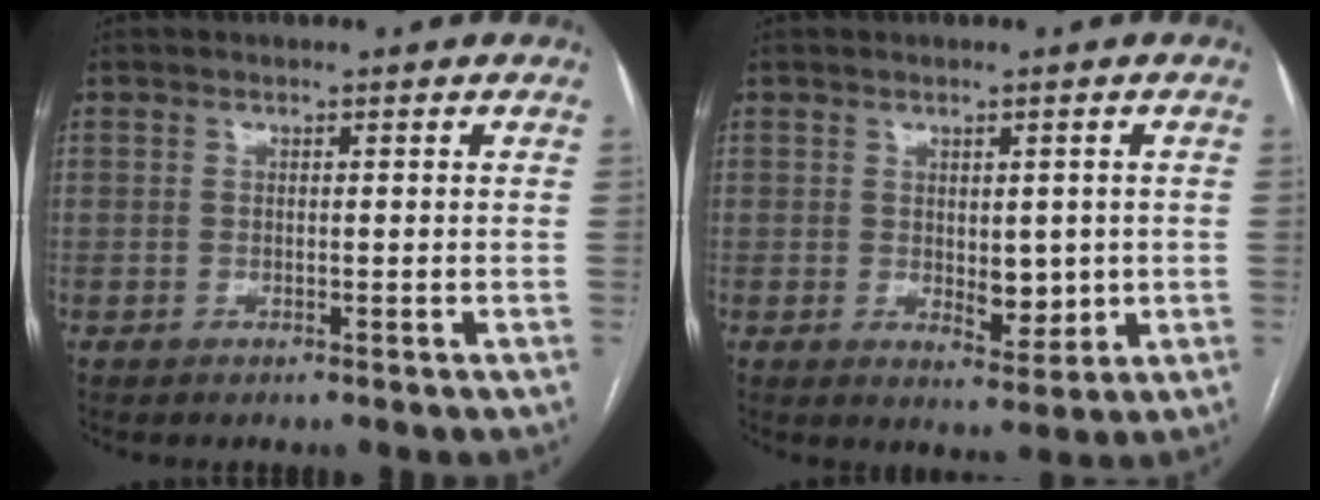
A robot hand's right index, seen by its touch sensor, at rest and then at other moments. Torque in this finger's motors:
{"motor_torque": [0.37, 0.44, 0.03, 0.04]}